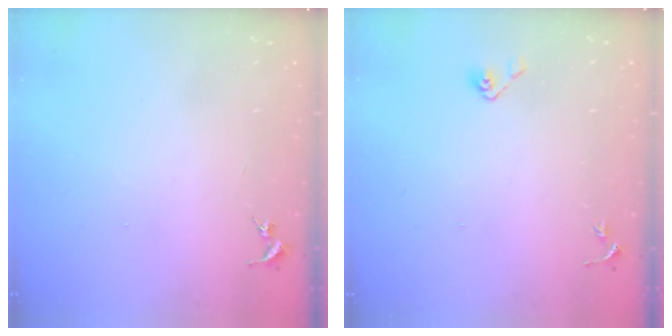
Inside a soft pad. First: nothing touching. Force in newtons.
{"total": 5.0, "press": 4.4, "slide": 2.3}